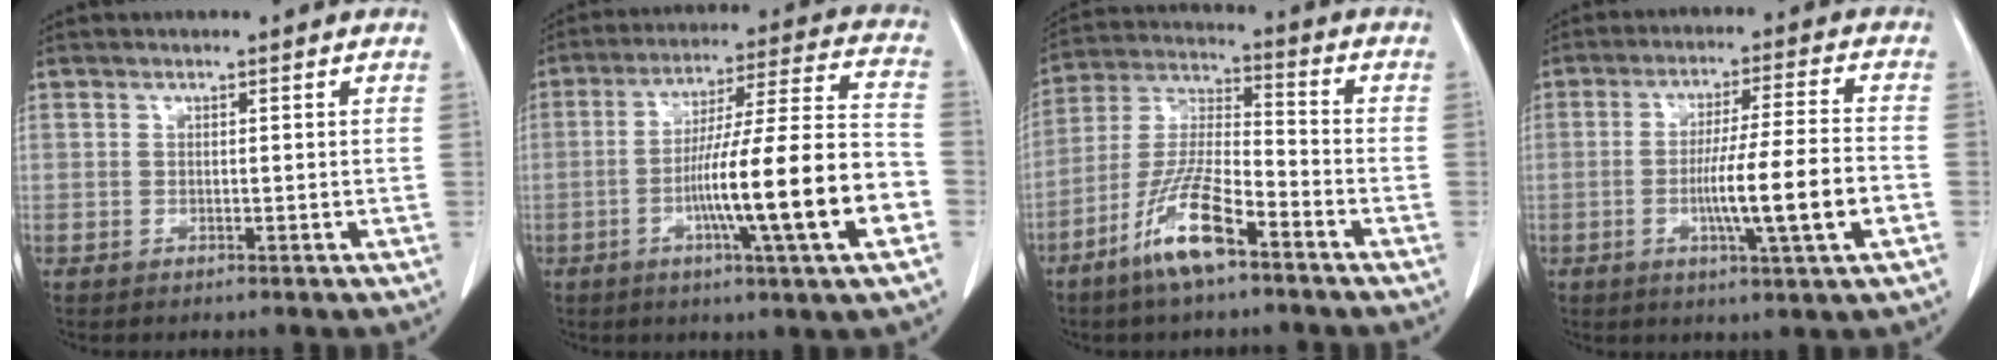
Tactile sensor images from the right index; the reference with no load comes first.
{"total": 18.8, "force": [-5.6, 0.0, 18.0], "torque": [-0.272, 0.005, -0.089]}
{"total": 11.2, "force": [-6.8, 2.0, 8.7], "torque": [-0.183, -0.012, -0.131]}
{"total": 11.5, "force": [-3.1, -0.3, 11.0], "torque": [-0.186, -0.005, -0.054]}